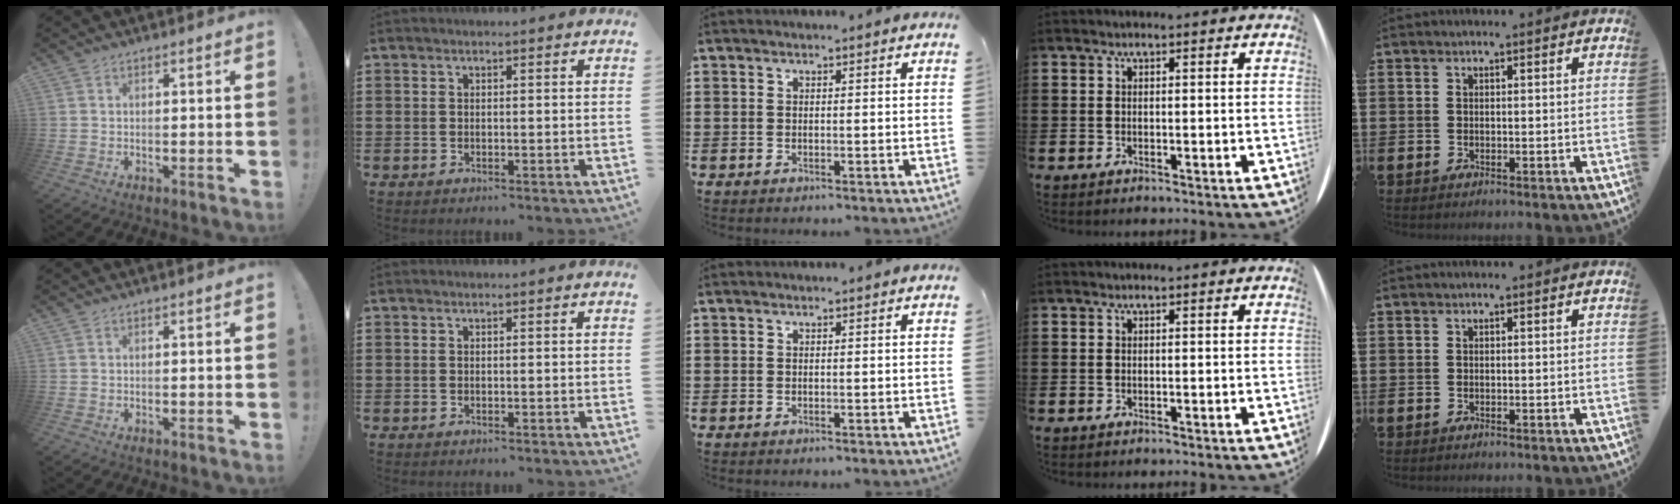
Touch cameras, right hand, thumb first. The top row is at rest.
{}